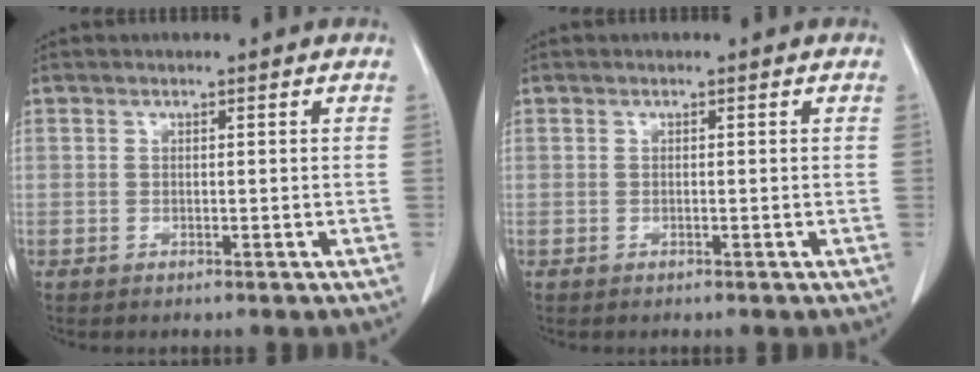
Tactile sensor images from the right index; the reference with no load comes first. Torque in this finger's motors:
{"motor_torque": [0.07, 0.01, -0.02, 0.01]}